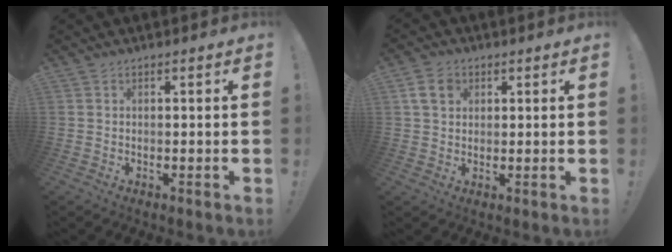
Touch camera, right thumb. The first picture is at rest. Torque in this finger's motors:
{"motor_torque": [0.02, 0.00, 0.45, 0.09, 0.00]}